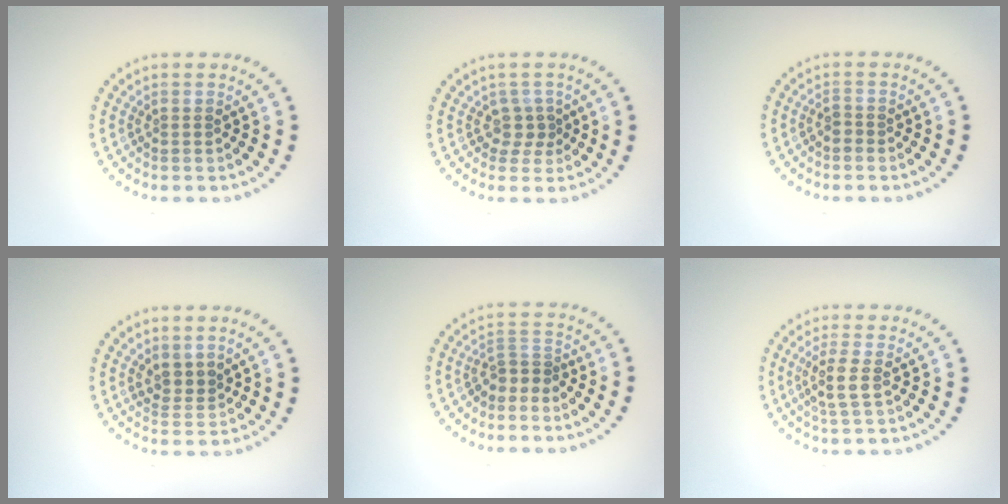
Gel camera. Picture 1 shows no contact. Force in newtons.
{"total": 1.8, "press": 1.3, "slide": 1.3}
{"total": 0.8, "press": 0.5, "slide": 0.6}
{"total": 1.9, "press": 1.5, "slide": 1.3}
{"total": 1.9, "press": 1.2, "slide": 1.5}
{"total": 2.4, "press": 2.0, "slide": 1.3}